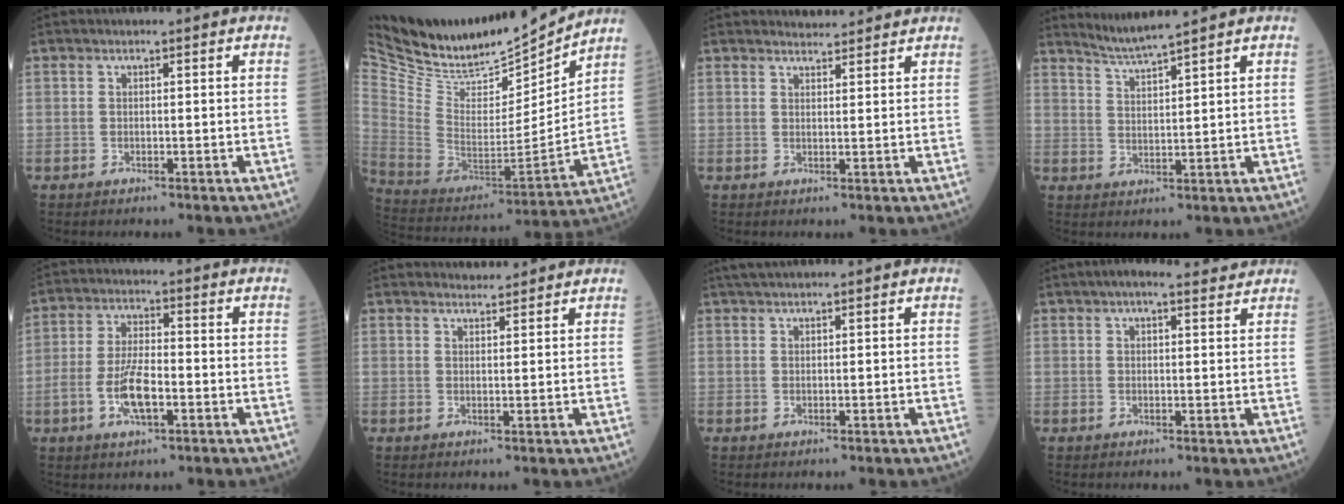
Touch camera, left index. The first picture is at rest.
{"total": 25.6, "force": [23.0, 6.8, 8.8], "torque": [-0.201, -0.033, 0.389]}
{"total": 3.5, "force": [3.5, 0.6, 0.1], "torque": [-0.007, 0.012, 0.044]}
{"total": 4.1, "force": [3.7, -1.4, 0.8], "torque": [-0.024, -0.010, 0.078]}
{"total": 7.3, "force": [-2.6, 2.5, 6.3], "torque": [-0.132, -0.002, -0.050]}
{"total": 2.5, "force": [2.5, 0.5, -0.1], "torque": [-0.005, 0.010, 0.036]}
{"total": 2.1, "force": [1.8, 0.0, 1.0], "torque": [-0.015, 0.018, 0.034]}
{"total": 5.8, "force": [4.9, 1.3, 2.8], "torque": [-0.041, 0.025, 0.062]}